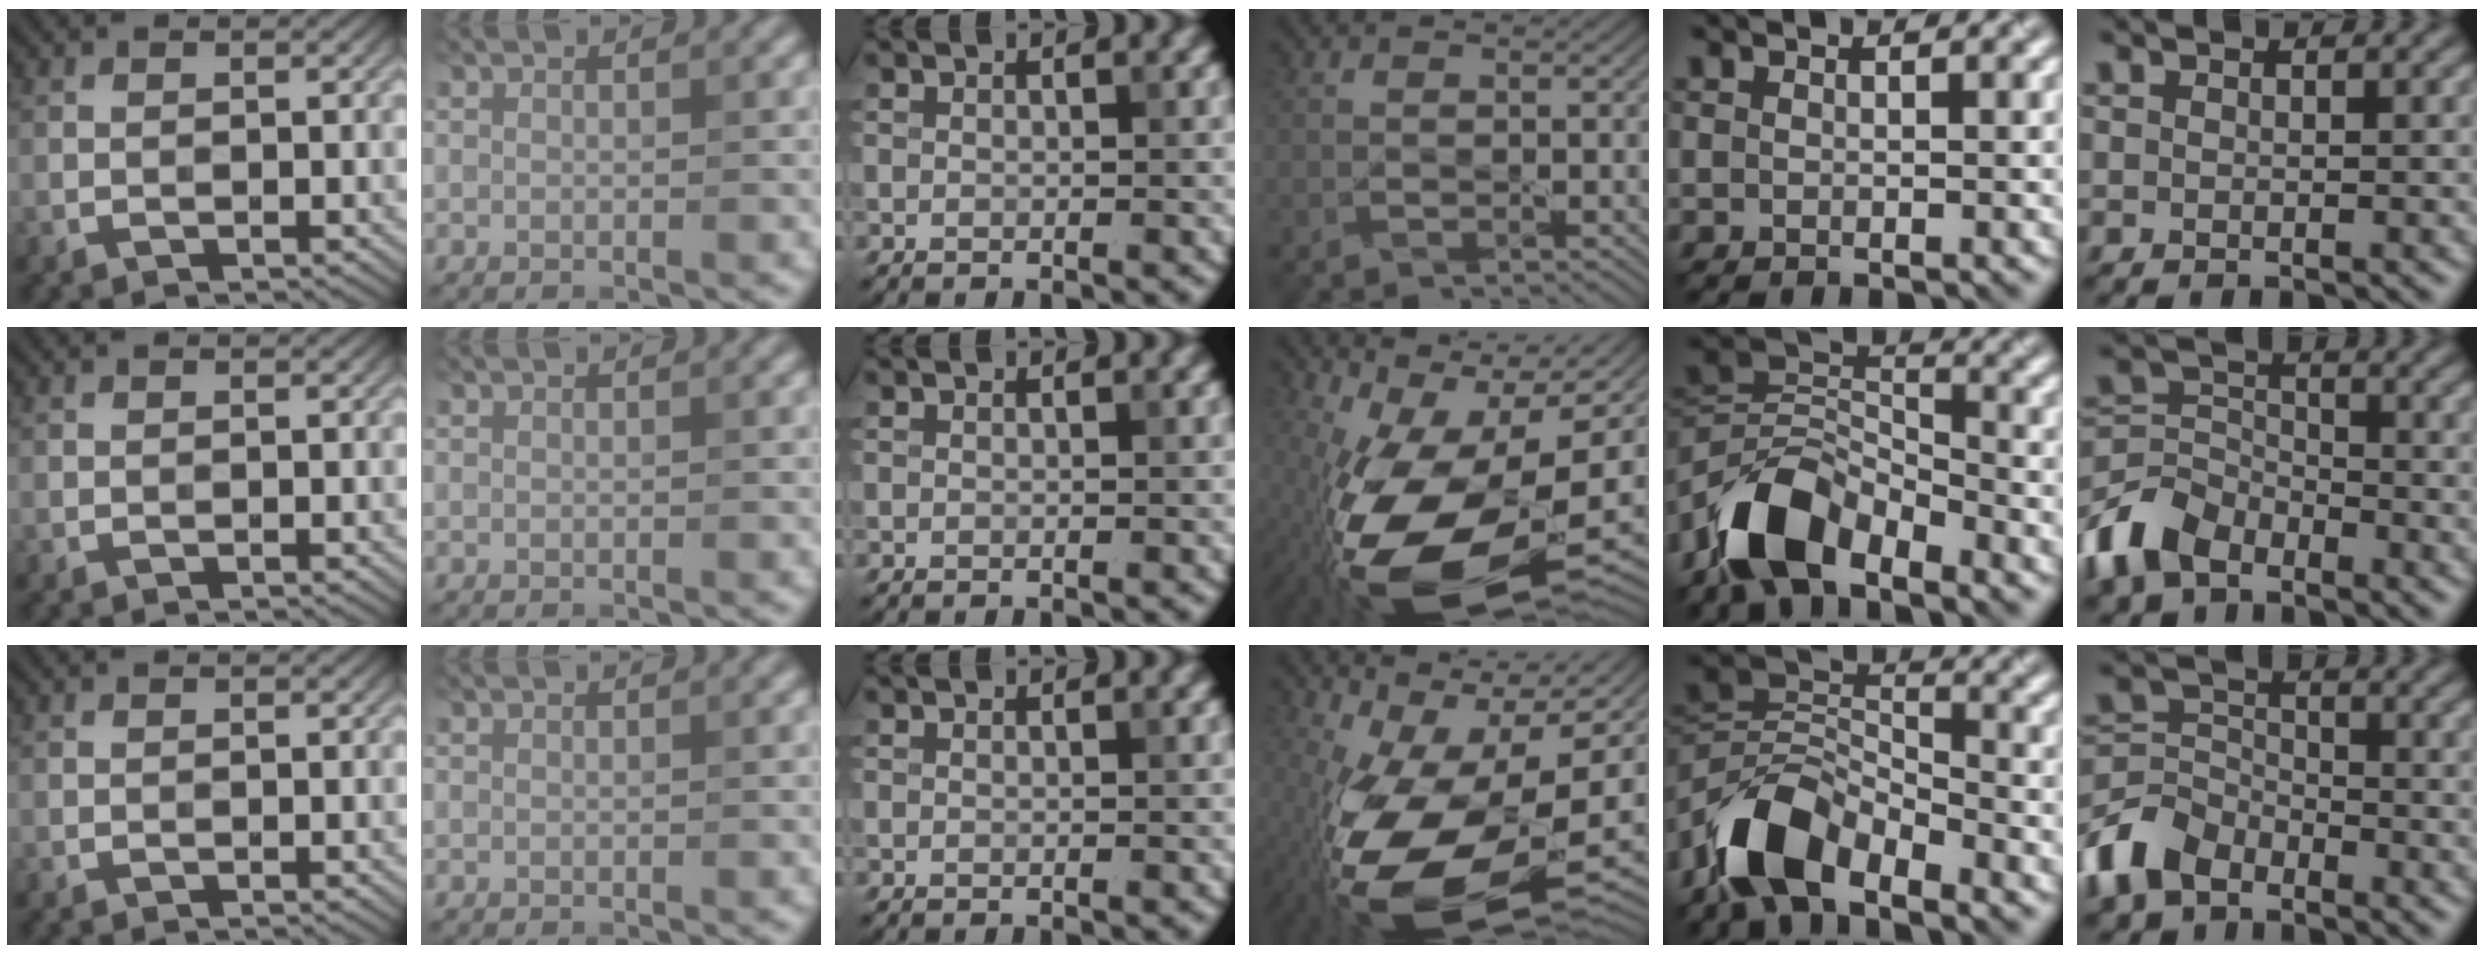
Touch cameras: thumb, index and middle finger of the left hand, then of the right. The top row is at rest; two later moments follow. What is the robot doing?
{"motion": "lift_and_place", "object": "knife"}